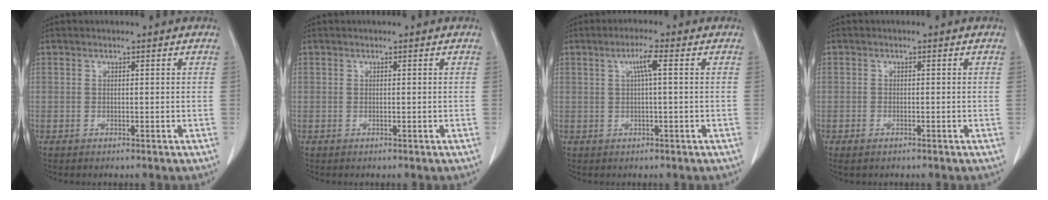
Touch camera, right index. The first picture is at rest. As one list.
[{"total": 0.0}, {"total": 3.4, "force": [0.9, 0.4, 3.2], "torque": [-0.064, 0.008, 0.017]}, {"total": 2.0, "force": [-1.1, 1.1, 1.2], "torque": [-0.028, -0.001, -0.012]}]